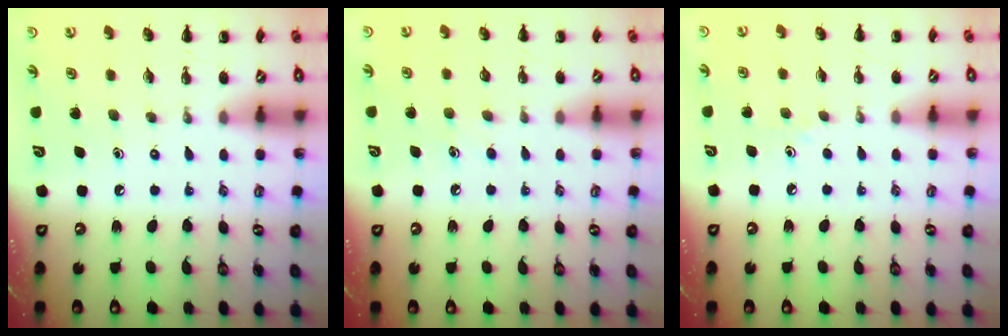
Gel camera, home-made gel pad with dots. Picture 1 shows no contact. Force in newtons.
{"total": 3.3, "press": 3.2, "slide": 1.0}
{"total": 2.7, "press": 2.5, "slide": 1.0}